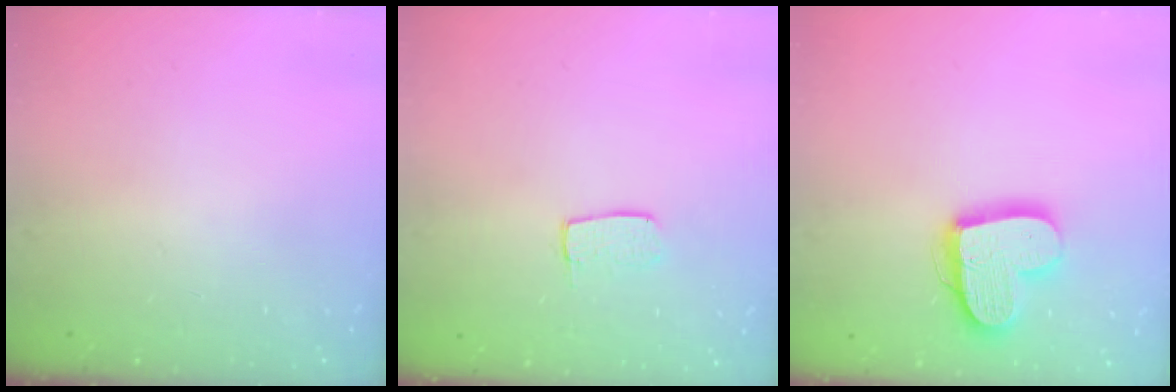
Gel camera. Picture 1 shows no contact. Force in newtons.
{"total": 5.2, "press": 5.1, "slide": 0.5}
{"total": 15.6, "press": 15.5, "slide": 1.4}